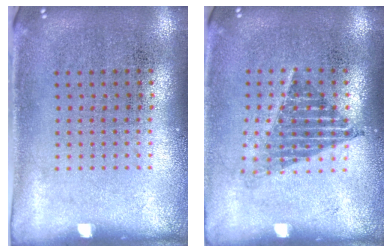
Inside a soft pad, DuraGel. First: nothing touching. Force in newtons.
{"total": 1.2, "press": 1.0, "slide": 0.8}